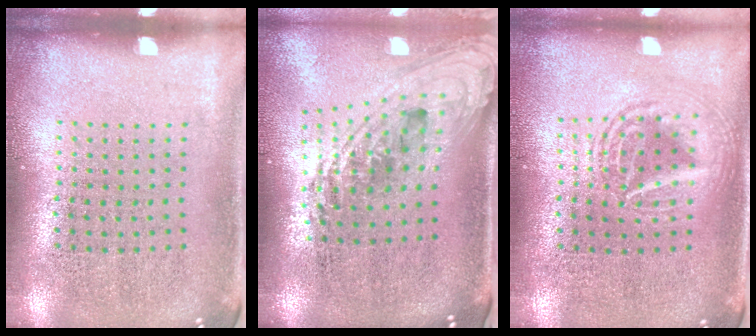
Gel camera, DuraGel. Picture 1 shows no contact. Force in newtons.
{"total": 2.4, "press": 1.7, "slide": 1.6}
{"total": 1.7, "press": 1.7, "slide": 0.2}